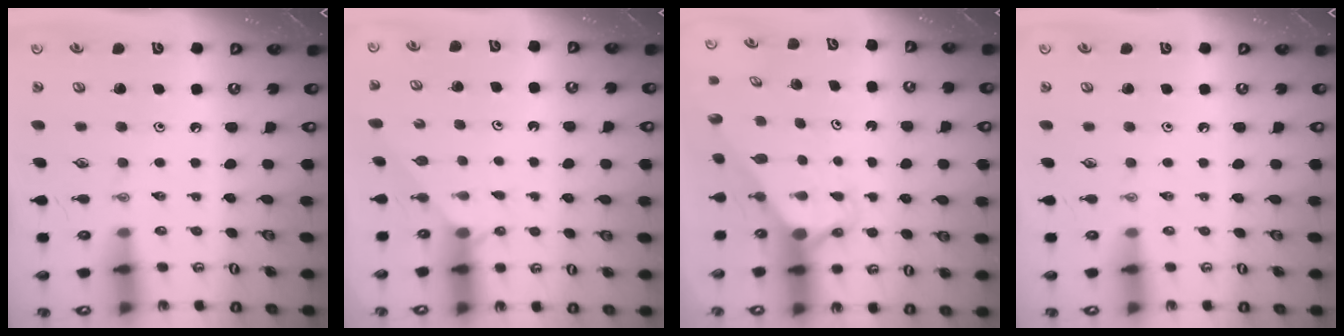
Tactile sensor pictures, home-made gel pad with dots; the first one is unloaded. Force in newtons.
{"total": 3.0, "press": 2.9, "slide": 0.3}
{"total": 2.7, "press": 2.7, "slide": 0.0}
{"total": 0.0}